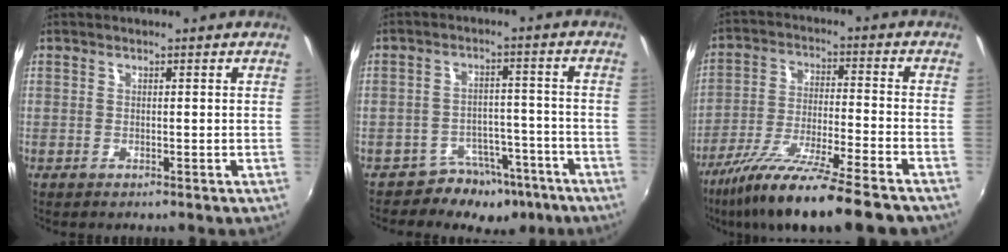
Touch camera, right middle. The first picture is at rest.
{"total": 8.5, "force": [-6.5, 5.2, 1.7], "torque": [-0.023, 0.026, -0.081]}
{"total": 18.7, "force": [-14.7, 1.5, 11.4], "torque": [-0.214, -0.047, -0.247]}